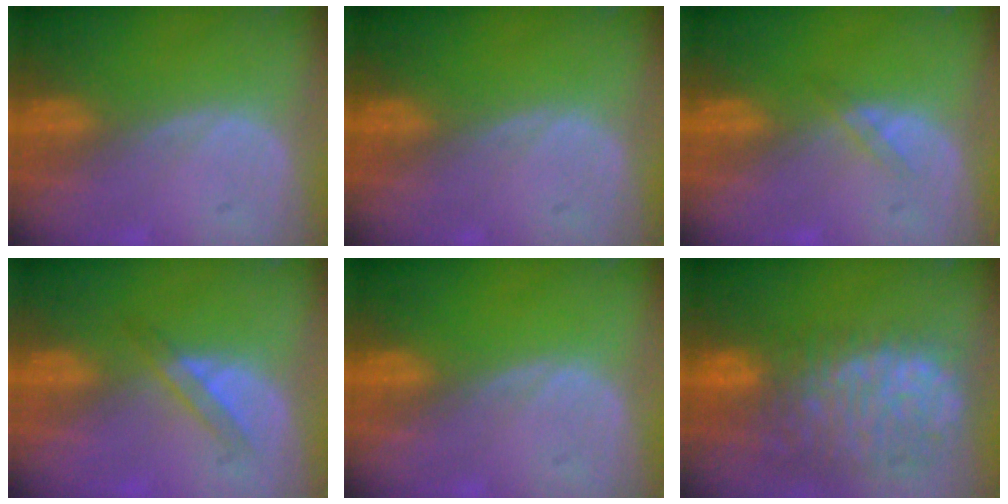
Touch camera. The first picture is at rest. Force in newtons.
{"total": 0.0}
{"total": 1.3, "press": 1.3, "slide": 0.2}
{"total": 2.9, "press": 2.8, "slide": 1.0}
{"total": 0.0}
{"total": 12.8, "press": 10.6, "slide": 7.1}